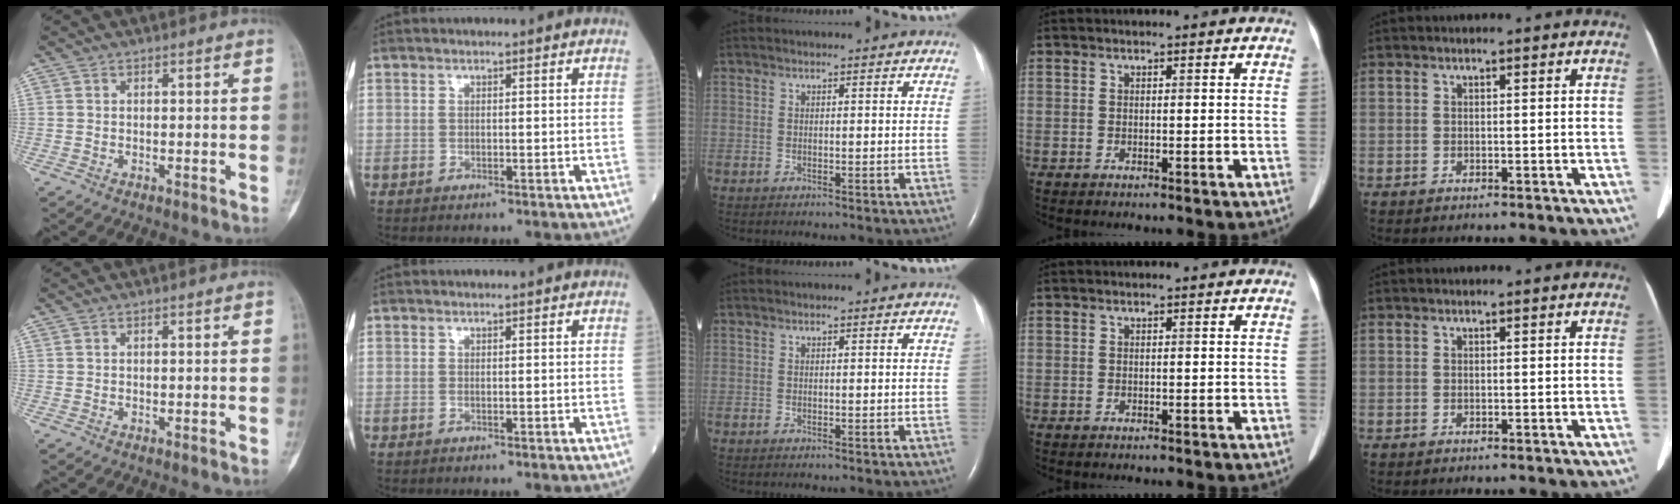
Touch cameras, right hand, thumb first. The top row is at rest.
{}